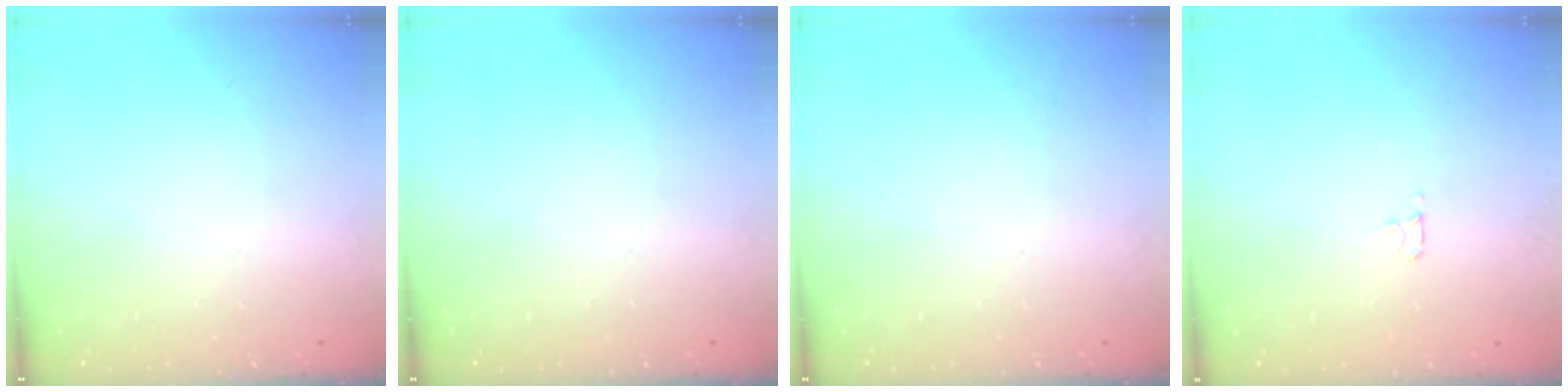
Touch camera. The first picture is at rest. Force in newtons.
{"total": 0.0}
{"total": 0.0}
{"total": 2.7, "press": 2.7, "slide": 0.3}